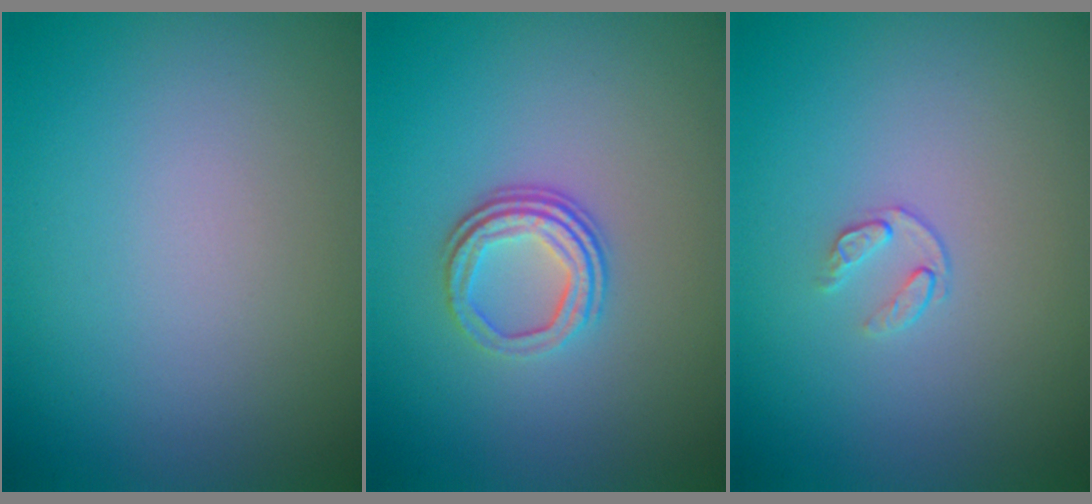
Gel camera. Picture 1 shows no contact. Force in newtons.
{"total": 3.3, "press": 2.4, "slide": 2.3}
{"total": 0.9, "press": 0.5, "slide": 0.8}